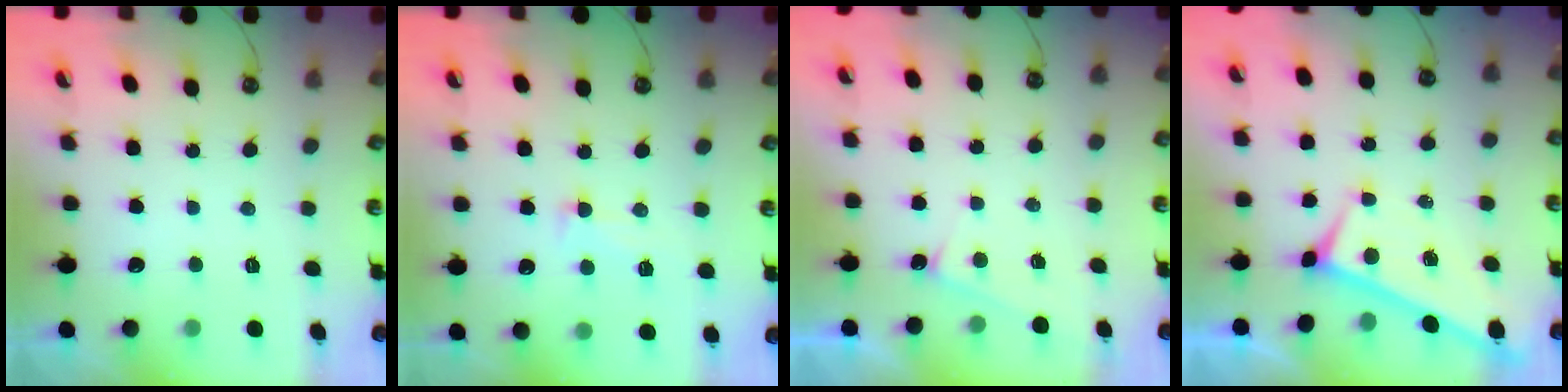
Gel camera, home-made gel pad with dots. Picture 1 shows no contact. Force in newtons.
{"total": 3.1, "press": 2.8, "slide": 1.2}
{"total": 3.2, "press": 3.2, "slide": 0.3}
{"total": 0.0}